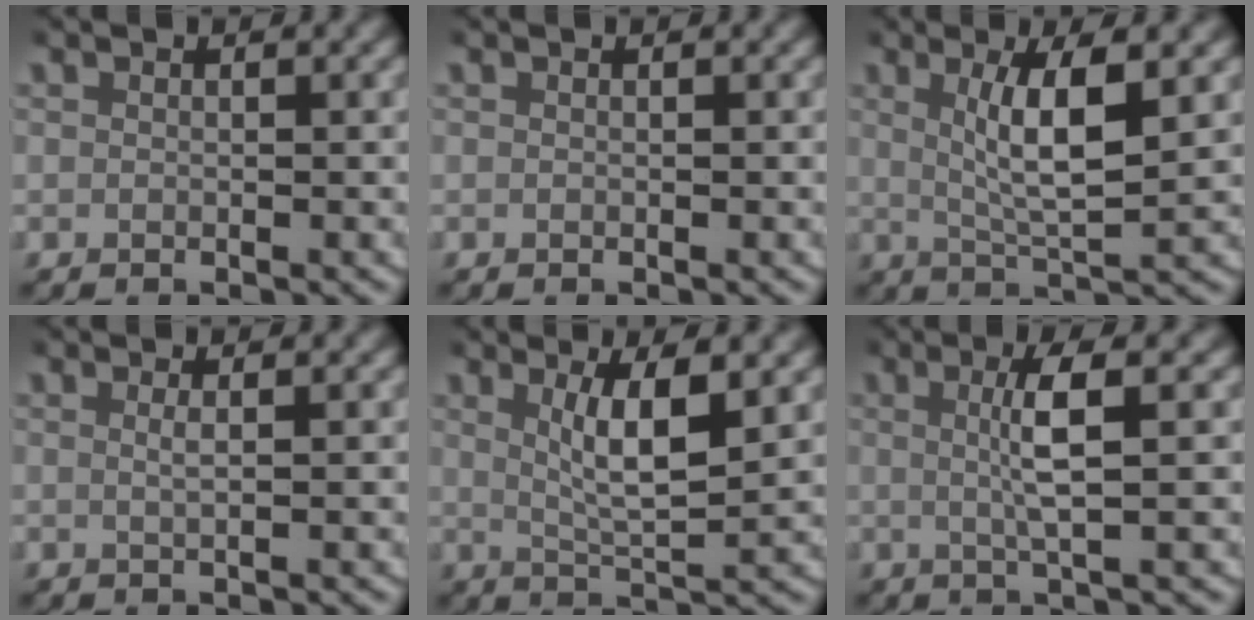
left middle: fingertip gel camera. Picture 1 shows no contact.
{"total": 0.0}
{"total": 5.0, "force": [1.2, 0.9, 4.7], "torque": [-0.081, -0.005, 0.027]}
{"total": 0.9, "force": [0.2, -0.2, 0.8], "torque": [-0.022, -0.002, 0.005]}
{"total": 4.5, "force": [1.3, 1.0, 4.2], "torque": [-0.072, -0.009, 0.029]}
{"total": 3.4, "force": [0.7, -0.1, 3.3], "torque": [-0.064, 0.004, 0.010]}